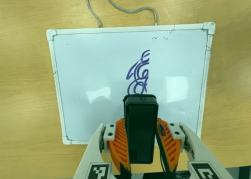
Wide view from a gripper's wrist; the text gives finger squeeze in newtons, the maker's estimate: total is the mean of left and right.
{"total": 5.5, "left": 4.1, "right": 6.8}